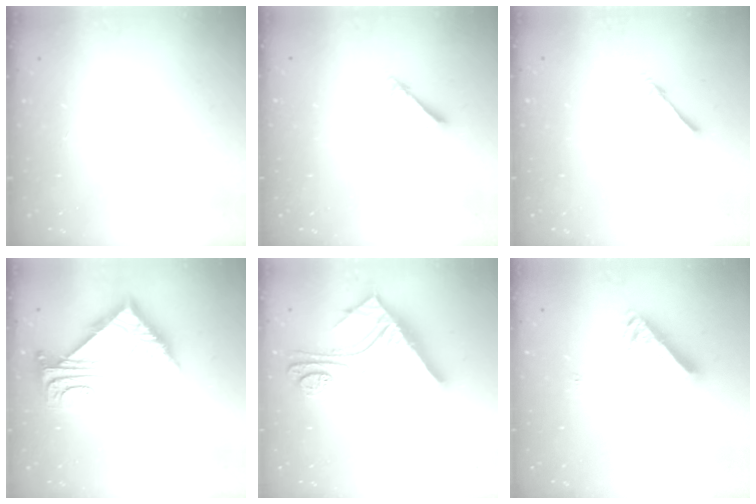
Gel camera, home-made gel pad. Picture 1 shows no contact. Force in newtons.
{"total": 2.5, "press": 2.5, "slide": 0.1}
{"total": 2.2, "press": 2.2, "slide": 0.3}
{"total": 7.5, "press": 7.4, "slide": 0.8}
{"total": 21.6, "press": 21.5, "slide": 2.3}
{"total": 12.3, "press": 12.3, "slide": 0.9}